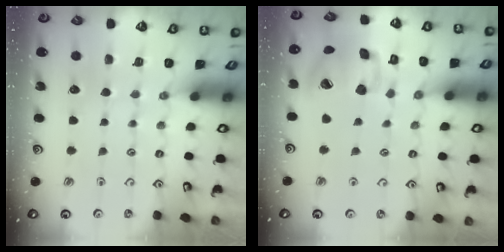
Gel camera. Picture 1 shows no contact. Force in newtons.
{"total": 15.6, "press": 15.4, "slide": 2.3}